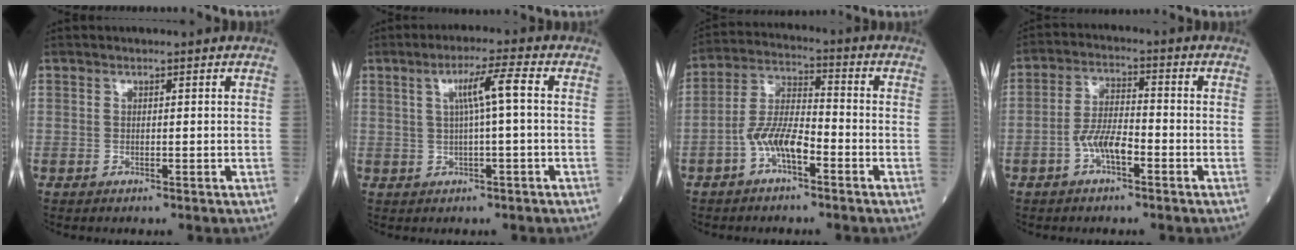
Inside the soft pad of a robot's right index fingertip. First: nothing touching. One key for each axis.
{"total": 5.2, "fx": 0.8, "fy": -0.4, "fz": 5.2, "tx": -0.093, "ty": 0.010, "tz": 0.015}
{"total": 7.6, "fx": -3.4, "fy": 2.5, "fz": 6.3, "tx": -0.131, "ty": 0.017, "tz": -0.066}
{"total": 5.7, "fx": -2.5, "fy": 1.8, "fz": 4.8, "tx": -0.094, "ty": 0.012, "tz": -0.048}